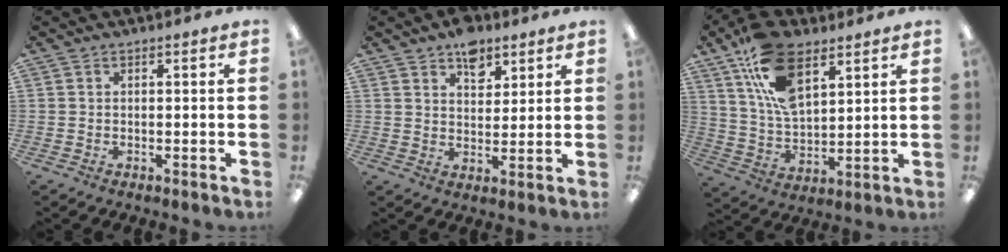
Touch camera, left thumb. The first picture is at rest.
{"total": 7.6, "force": [5.2, 4.6, 3.0], "torque": [-0.029, -0.023, 0.089]}
{"total": 15.7, "force": [8.4, 8.2, 10.4], "torque": [-0.201, -0.016, 0.156]}